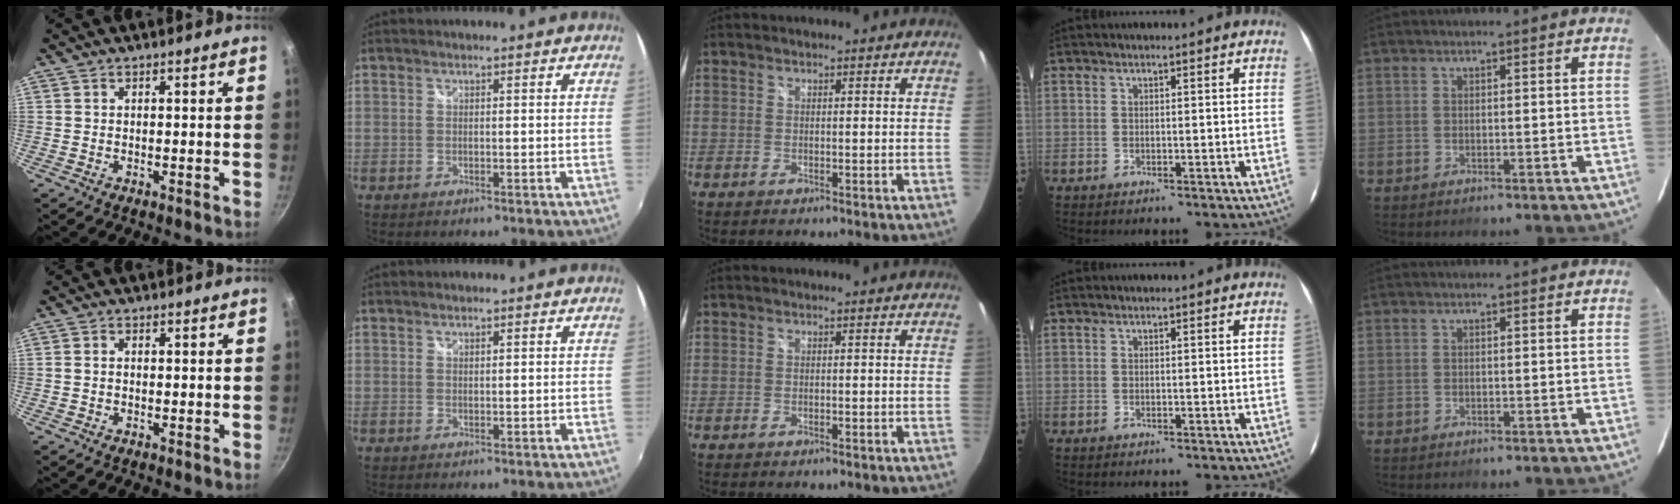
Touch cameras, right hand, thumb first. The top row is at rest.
{"thumb": {"total": 1.1, "force": [-0.1, 0.8, 0.7], "torque": [-0.014, 0.005, -0.003]}, "index": {"total": 0.5, "force": [0.5, 0.2, 0.2], "torque": [-0.003, 0.000, 0.008]}, "middle": {"total": 0.5, "force": [-0.4, 0.3, 0.2], "torque": [-0.003, -0.002, -0.008]}}